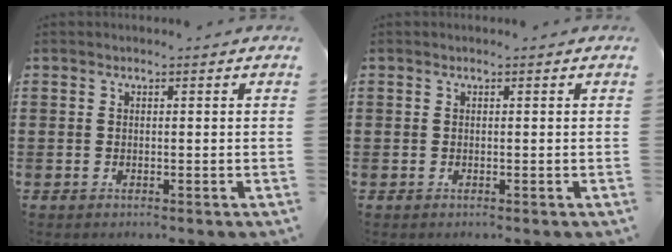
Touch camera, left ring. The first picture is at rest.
{"total": 0.0}